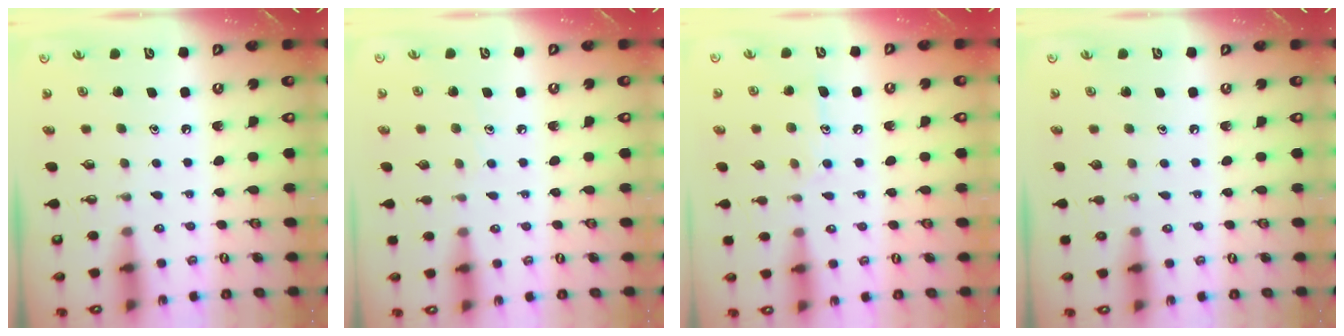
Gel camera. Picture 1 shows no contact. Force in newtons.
{"total": 4.4, "press": 4.4, "slide": 0.6}
{"total": 9.7, "press": 9.7, "slide": 0.7}
{"total": 0.0}